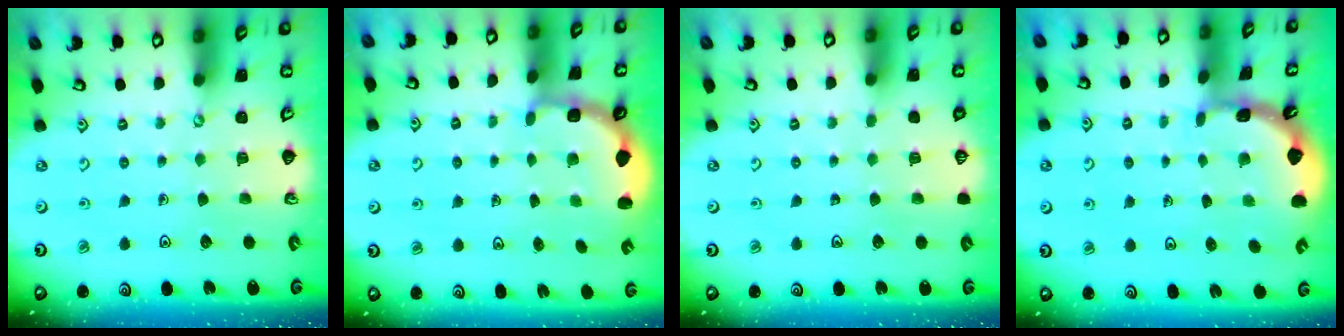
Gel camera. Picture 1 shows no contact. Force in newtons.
{"total": 2.8, "press": 2.5, "slide": 1.4}
{"total": 0.0}
{"total": 1.7, "press": 1.6, "slide": 0.1}